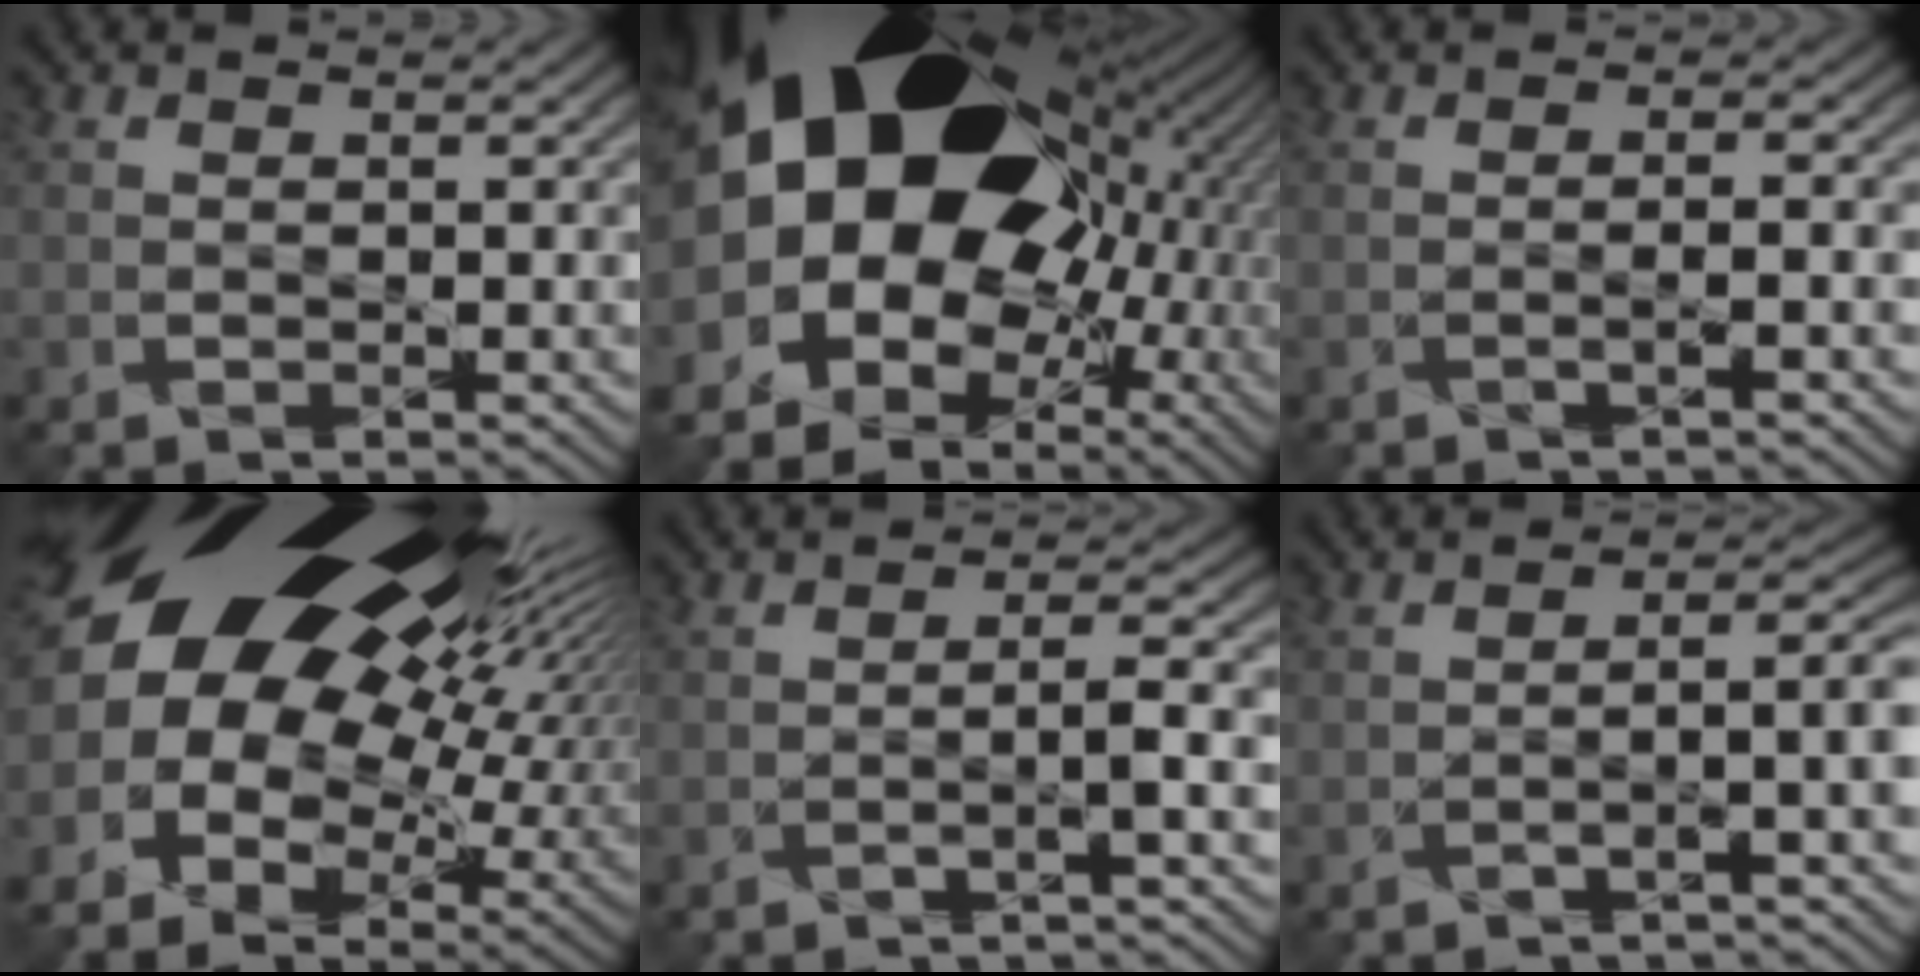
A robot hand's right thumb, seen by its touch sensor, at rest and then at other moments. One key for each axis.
{"total": 22.7, "fx": 4.6, "fy": 17.2, "fz": 14.1, "tx": -0.269, "ty": -0.024, "tz": 0.094}
{"total": 1.4, "fx": -0.6, "fy": 0.2, "fz": 1.2, "tx": -0.015, "ty": 0.009, "tz": -0.021}
{"total": 20.5, "fx": 7.3, "fy": 12.6, "fz": 14.4, "tx": -0.259, "ty": 0.008, "tz": 0.141}
{"total": 2.7, "fx": -1.1, "fy": 0.3, "fz": 2.4, "tx": -0.030, "ty": 0.010, "tz": -0.039}
{"total": 3.9, "fx": -1.3, "fy": 1.0, "fz": 3.5, "tx": -0.039, "ty": 0.012, "tz": -0.040}